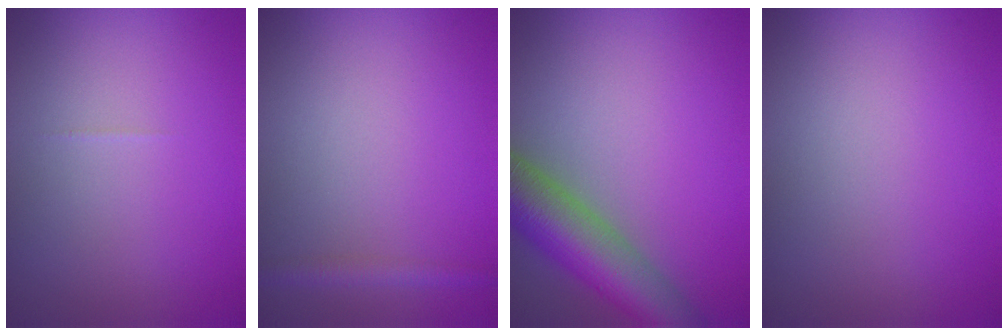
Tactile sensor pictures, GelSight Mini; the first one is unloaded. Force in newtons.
{"total": 1.6, "press": 1.6, "slide": 0.1}
{"total": 8.5, "press": 8.5, "slide": 0.4}
{"total": 0.0}